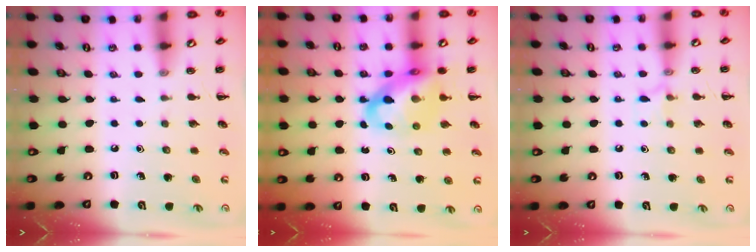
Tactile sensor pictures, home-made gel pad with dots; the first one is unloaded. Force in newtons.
{"total": 12.5, "press": 12.1, "slide": 3.0}
{"total": 5.6, "press": 5.4, "slide": 1.3}